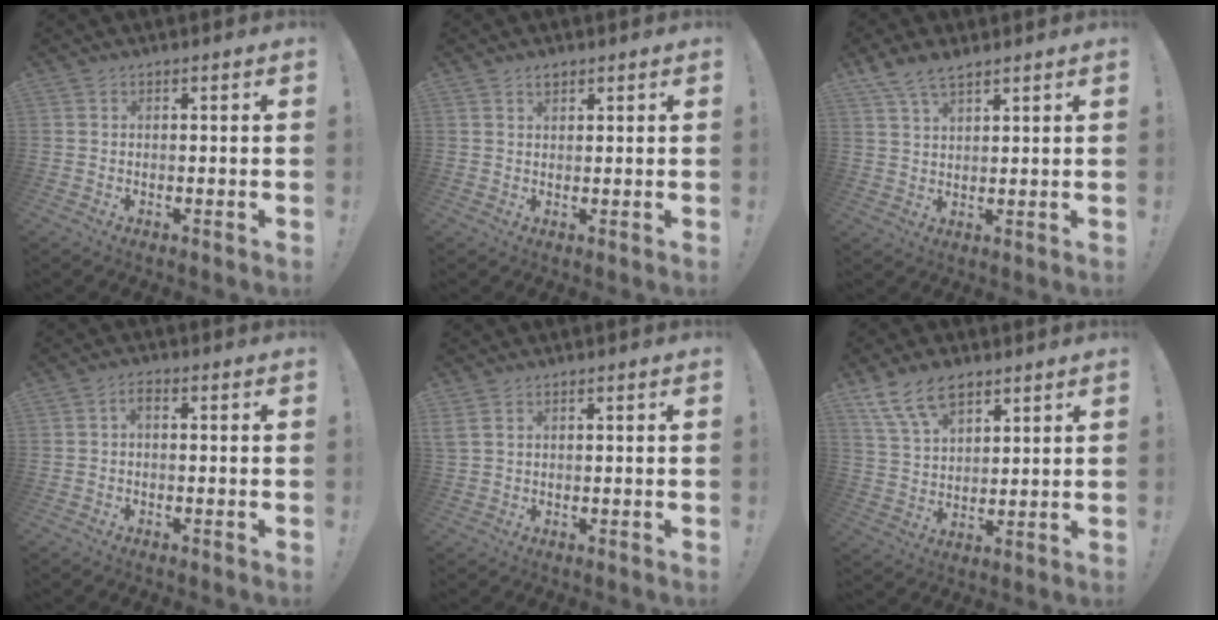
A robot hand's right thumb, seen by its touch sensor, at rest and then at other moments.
{"total": 1.6, "force": [1.2, 0.7, 0.7], "torque": [-0.007, -0.006, 0.020]}
{"total": 6.0, "force": [4.4, 2.2, 3.4], "torque": [-0.071, -0.016, 0.086]}
{"total": 2.2, "force": [-0.5, 0.8, 1.9], "torque": [-0.039, 0.010, -0.010]}
{"total": 1.7, "force": [0.9, 0.5, 1.3], "torque": [-0.027, 0.000, 0.017]}
{"total": 12.0, "force": [7.7, 6.8, 6.2], "torque": [-0.112, -0.030, 0.149]}